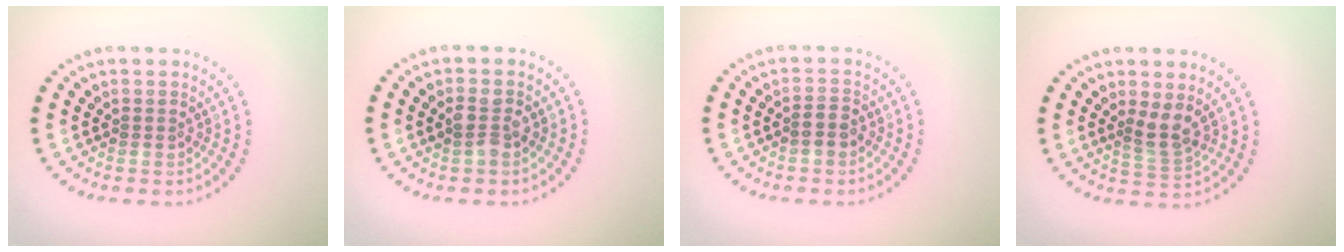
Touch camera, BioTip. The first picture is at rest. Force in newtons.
{"total": 2.0, "press": 2.0, "slide": 0.2}
{"total": 1.5, "press": 1.4, "slide": 0.5}
{"total": 2.2, "press": 1.7, "slide": 1.3}